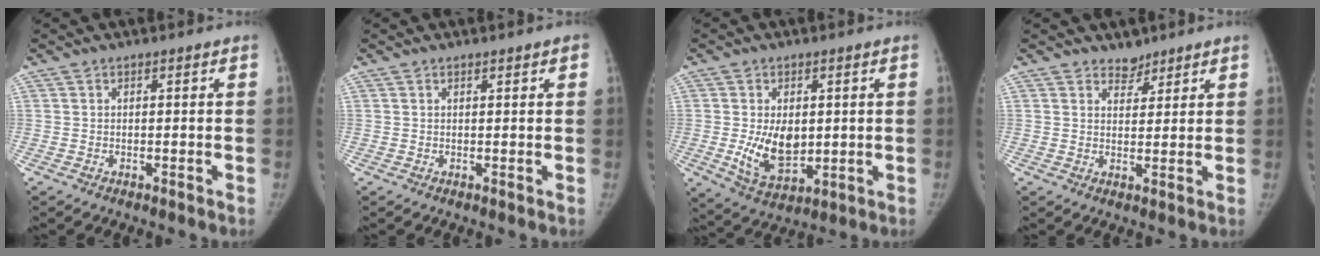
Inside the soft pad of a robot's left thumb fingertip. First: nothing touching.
{"total": 1.1, "force": [0.7, 0.4, 0.8], "torque": [-0.007, -0.001, 0.008]}
{"total": 9.7, "force": [0.1, 6.1, 7.6], "torque": [-0.109, -0.017, 0.017]}
{"total": 2.9, "force": [2.4, 1.6, 0.2], "torque": [0.022, -0.017, 0.034]}